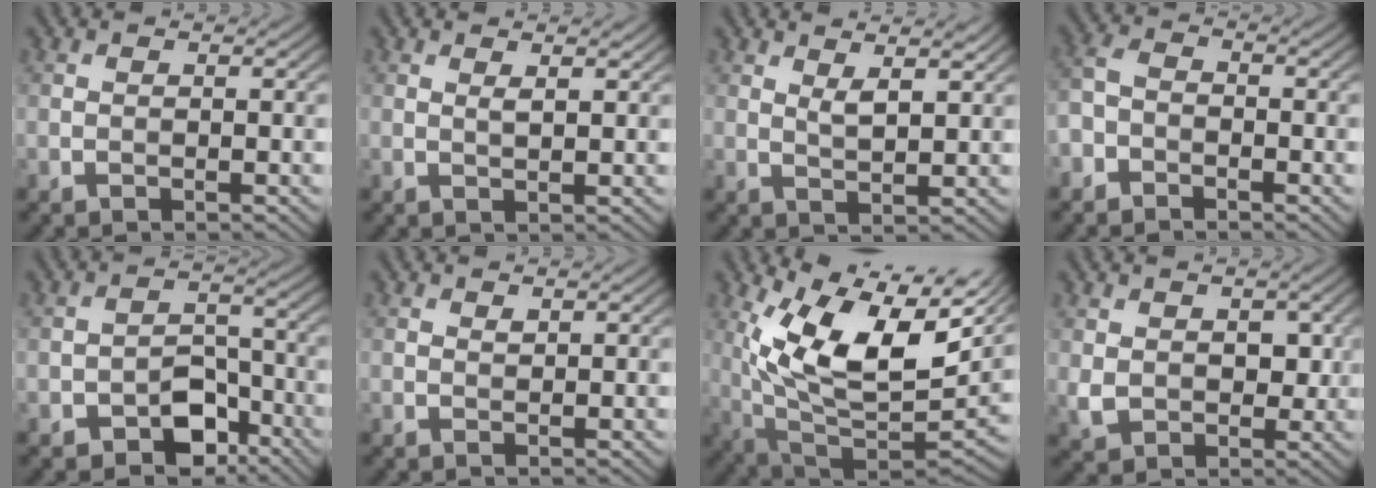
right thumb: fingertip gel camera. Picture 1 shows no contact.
{"total": 1.3, "force": [0.9, 0.2, 1.0], "torque": [-0.022, -0.003, 0.017]}
{"total": 3.0, "force": [2.0, 0.7, 2.1], "torque": [-0.044, -0.006, 0.039]}
{"total": 3.2, "force": [-2.6, 1.6, 1.1], "torque": [-0.024, -0.002, -0.066]}
{"total": 6.2, "force": [-3.6, 3.8, 3.4], "torque": [-0.046, 0.004, -0.067]}
{"total": 0.7, "force": [0.6, 0.3, 0.3], "torque": [-0.006, -0.003, 0.012]}
{"total": 15.6, "force": [4.9, 7.3, 12.8], "torque": [-0.250, -0.012, 0.088]}
{"total": 4.9, "force": [1.0, 3.7, 3.0], "torque": [-0.068, -0.009, 0.027]}